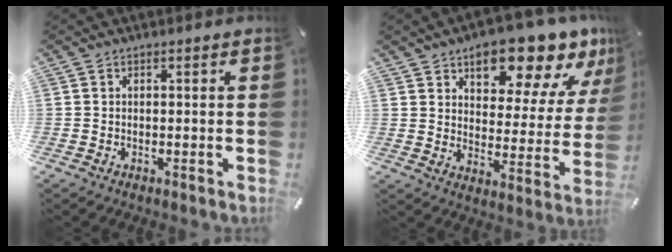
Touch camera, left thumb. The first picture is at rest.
{"total": 16.6, "force": [12.6, 6.9, 8.2], "torque": [-0.103, -0.095, 0.210]}